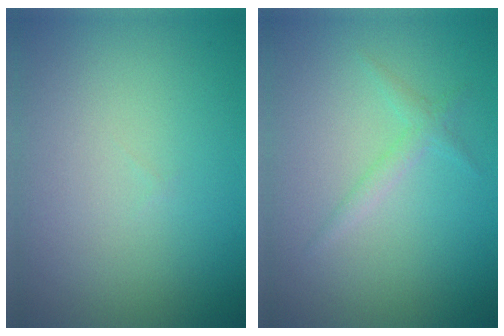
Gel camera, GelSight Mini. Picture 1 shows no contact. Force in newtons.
{"total": 1.3, "press": 1.3, "slide": 0.0}